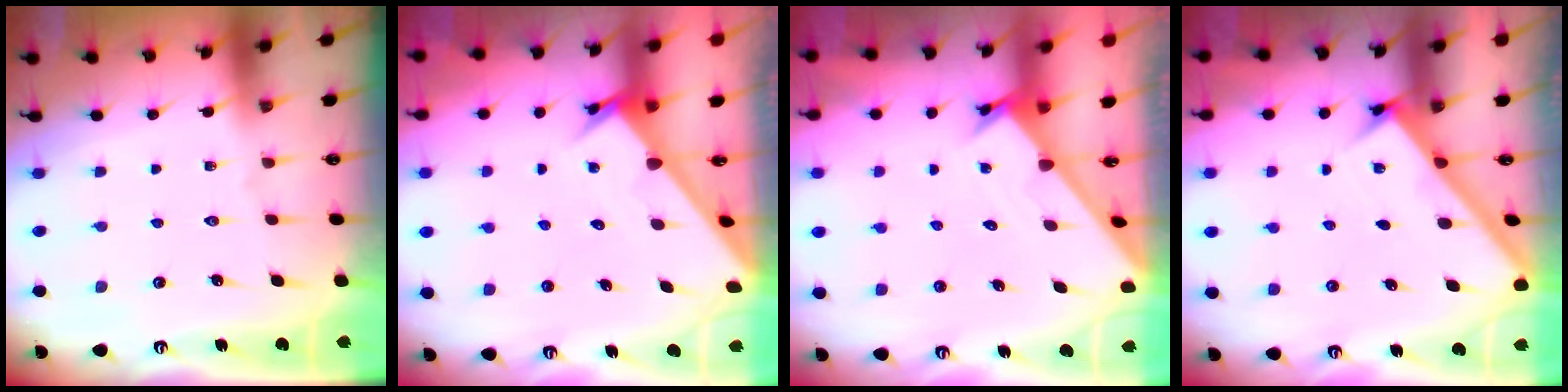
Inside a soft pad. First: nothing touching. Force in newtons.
{"total": 2.9, "press": 2.9, "slide": 0.1}
{"total": 1.8, "press": 1.8, "slide": 0.1}
{"total": 2.6, "press": 2.6, "slide": 0.3}